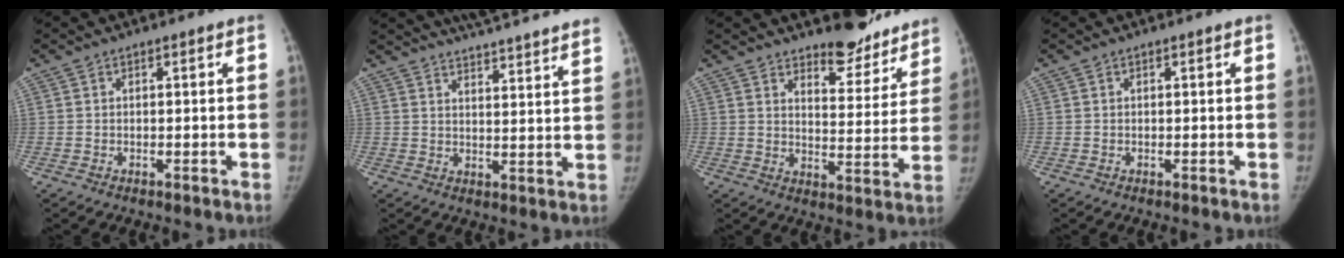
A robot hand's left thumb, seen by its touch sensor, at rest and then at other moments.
{"total": 19.6, "force": [17.9, 1.9, 7.9], "torque": [-0.101, -0.063, 0.229]}
{"total": 12.3, "force": [10.6, 4.3, 4.6], "torque": [-0.016, -0.088, 0.146]}
{"total": 0.0}